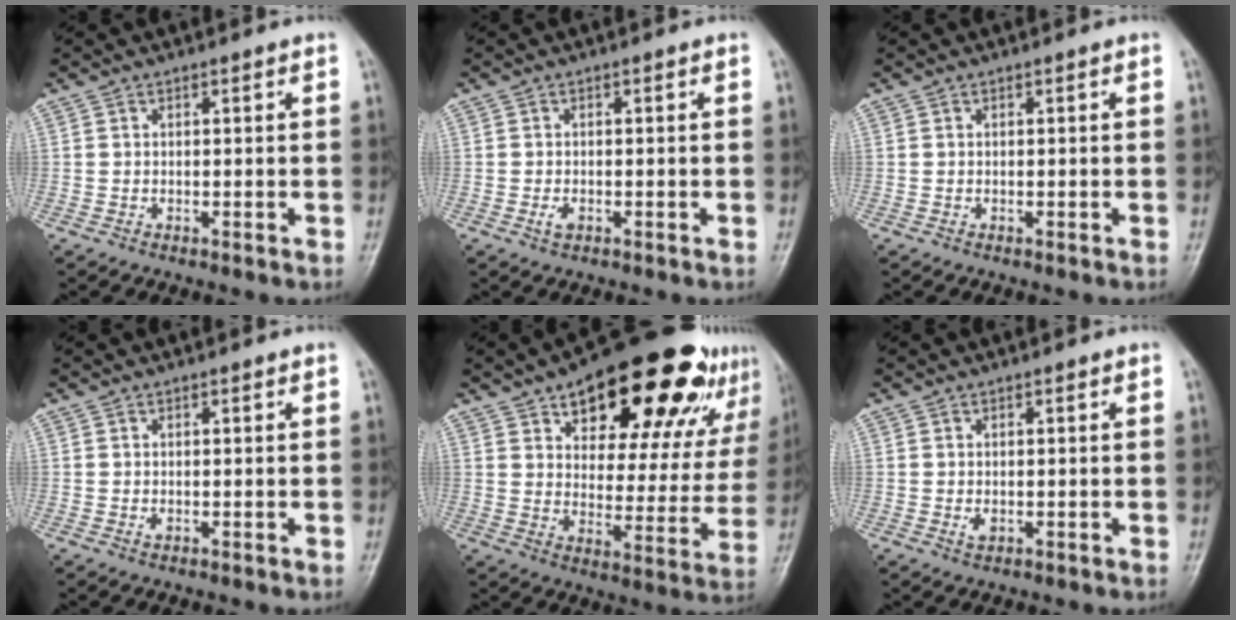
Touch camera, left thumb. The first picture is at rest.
{"total": 1.5, "force": [-0.5, 0.9, 1.1], "torque": [-0.018, -0.001, -0.010]}
{"total": 0.0}
{"total": 0.9, "force": [0.3, 0.5, 0.7], "torque": [-0.008, -0.001, 0.006]}
{"total": 26.9, "force": [16.7, 11.8, 17.5], "torque": [-0.206, -0.039, 0.237]}
{"total": 1.5, "force": [0.1, 1.0, 1.2], "torque": [-0.015, -0.003, 0.005]}